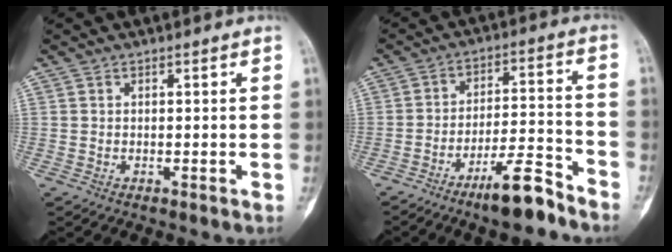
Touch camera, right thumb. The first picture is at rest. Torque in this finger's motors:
{"motor_torque": [1.97, 0.55, 0.92, -1.67, 0.34]}